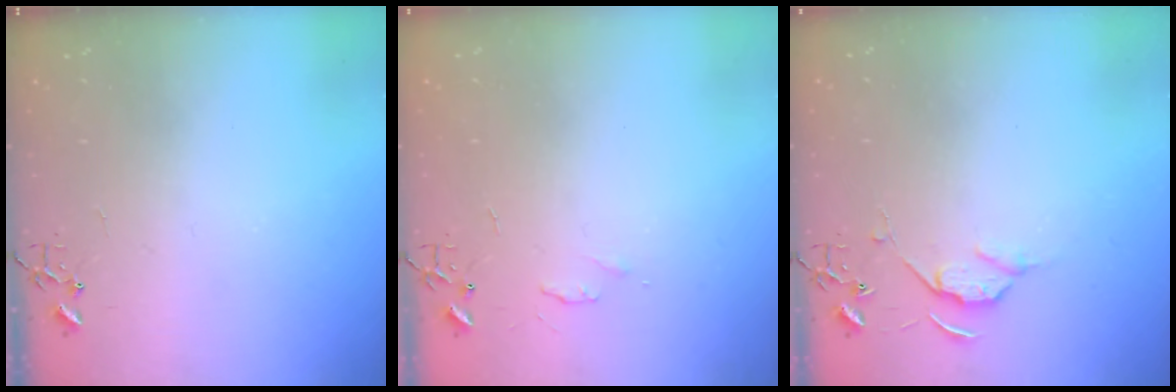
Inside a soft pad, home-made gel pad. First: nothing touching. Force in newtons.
{"total": 4.1, "press": 4.1, "slide": 0.7}
{"total": 5.7, "press": 5.7, "slide": 0.8}